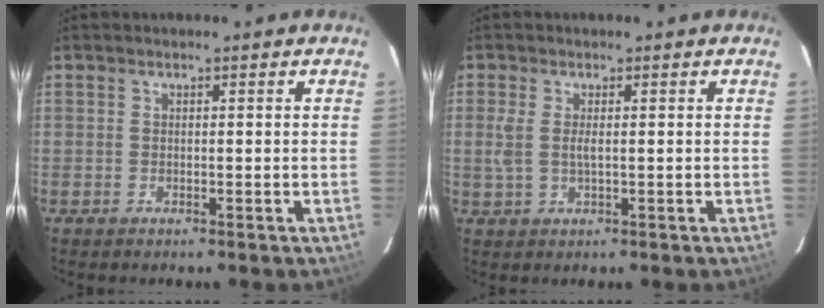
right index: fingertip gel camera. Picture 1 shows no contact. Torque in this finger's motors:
{"motor_torque": [0.36, -0.02, 0.23, 0.08]}